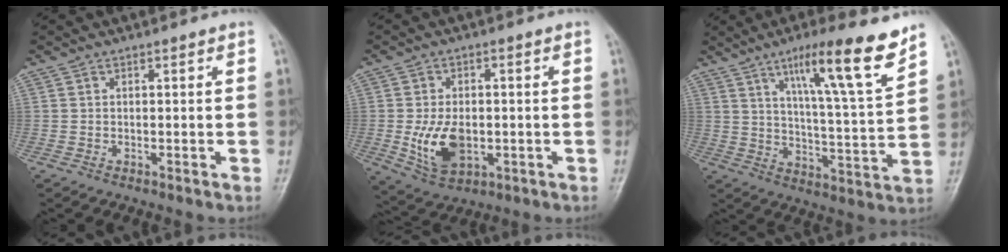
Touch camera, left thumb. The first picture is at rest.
{"total": 9.5, "force": [-1.5, 5.9, 7.3], "torque": [-0.121, -0.005, -0.014]}
{"total": 15.9, "force": [10.1, 1.3, 12.2], "torque": [-0.182, -0.054, 0.160]}